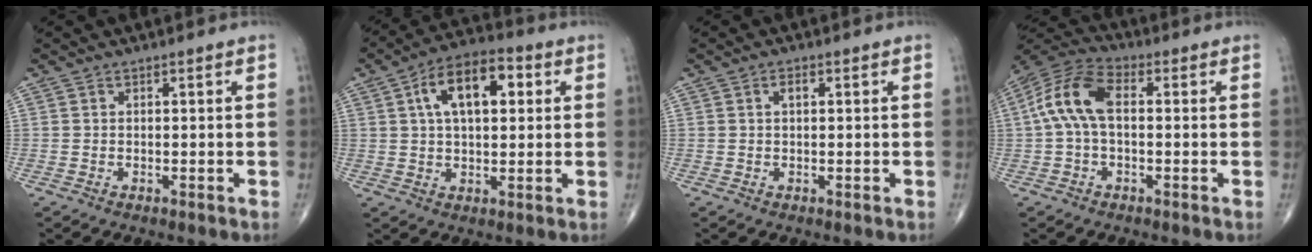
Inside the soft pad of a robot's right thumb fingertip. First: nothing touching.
{"total": 12.9, "force": [3.5, 6.7, 10.4], "torque": [-0.158, 0.017, 0.051]}
{"total": 1.6, "force": [0.5, 0.8, 1.3], "torque": [-0.024, 0.005, 0.008]}
{"total": 10.6, "force": [0.7, 5.8, 8.9], "torque": [-0.186, 0.032, 0.003]}